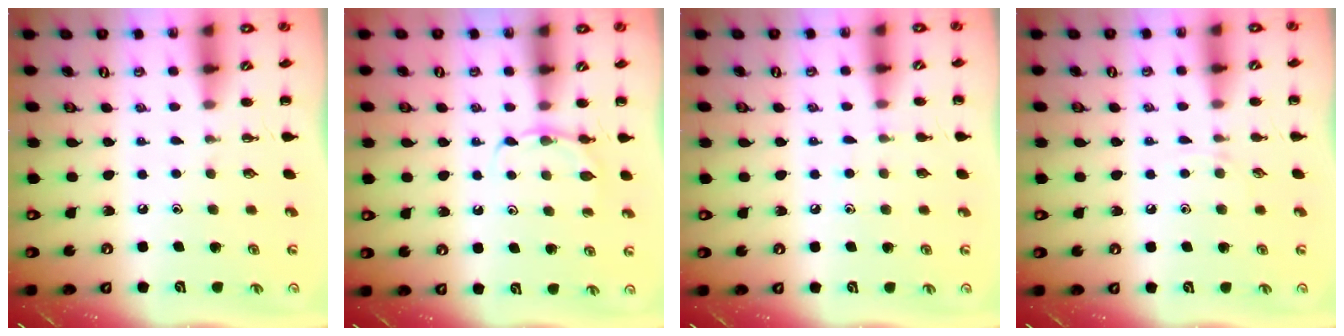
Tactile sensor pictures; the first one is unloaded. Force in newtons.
{"total": 5.5, "press": 5.2, "slide": 1.5}
{"total": 3.6, "press": 3.4, "slide": 1.3}
{"total": 2.5, "press": 2.3, "slide": 0.9}